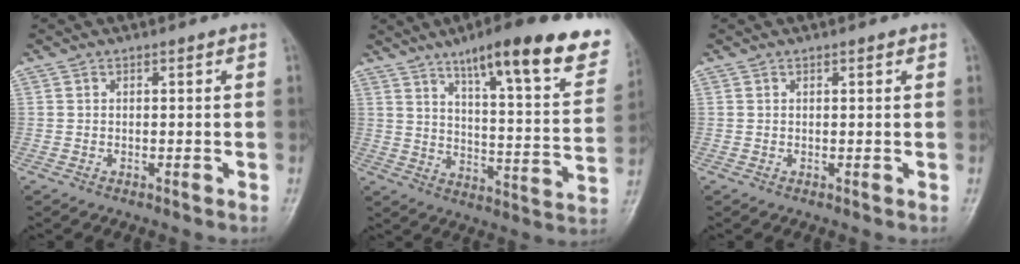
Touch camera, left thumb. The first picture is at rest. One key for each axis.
{"total": 24.1, "fx": 15.7, "fy": 5.2, "fz": 17.5, "tx": -0.215, "ty": -0.051, "tz": 0.222}
{"total": 0.7, "fx": 0.4, "fy": 0.2, "fz": 0.5, "tx": -0.009, "ty": 0.000, "tz": 0.005}